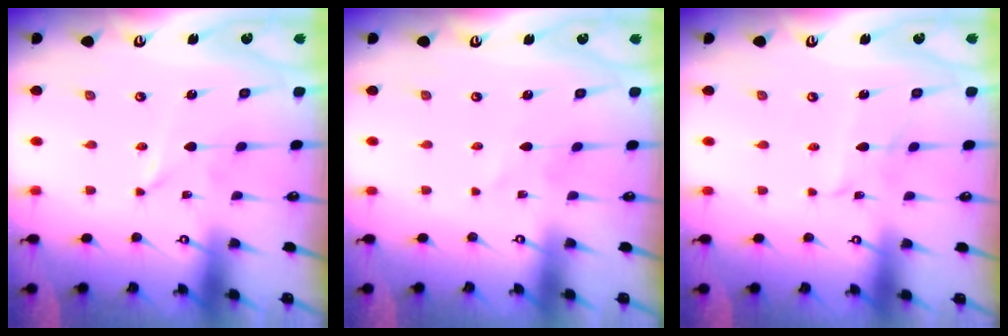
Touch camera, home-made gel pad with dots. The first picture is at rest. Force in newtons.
{"total": 0.6, "press": 0.6, "slide": 0.1}
{"total": 3.3, "press": 3.3, "slide": 0.3}